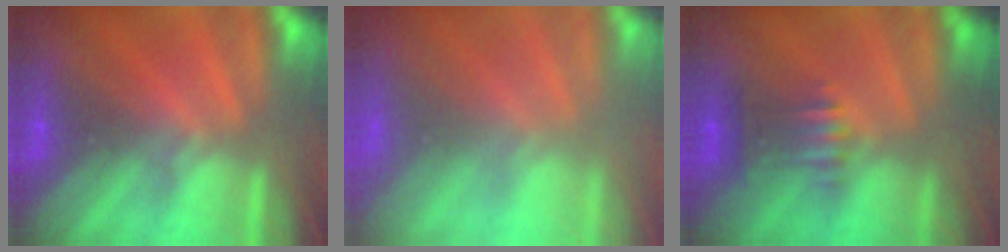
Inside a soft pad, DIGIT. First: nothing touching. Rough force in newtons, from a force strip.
{"total": 8.7}
{"total": 3.6}